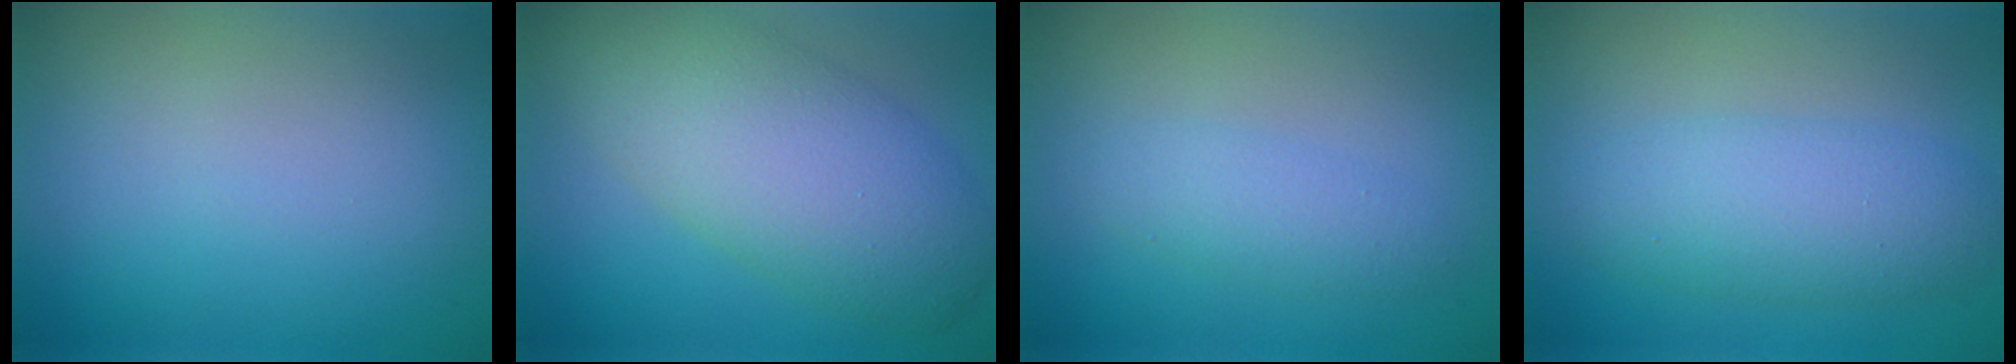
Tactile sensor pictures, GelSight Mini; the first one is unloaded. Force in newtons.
{"total": 8.6, "press": 8.6, "slide": 0.6}
{"total": 2.2, "press": 2.2, "slide": 0.1}
{"total": 4.9, "press": 4.9, "slide": 0.2}